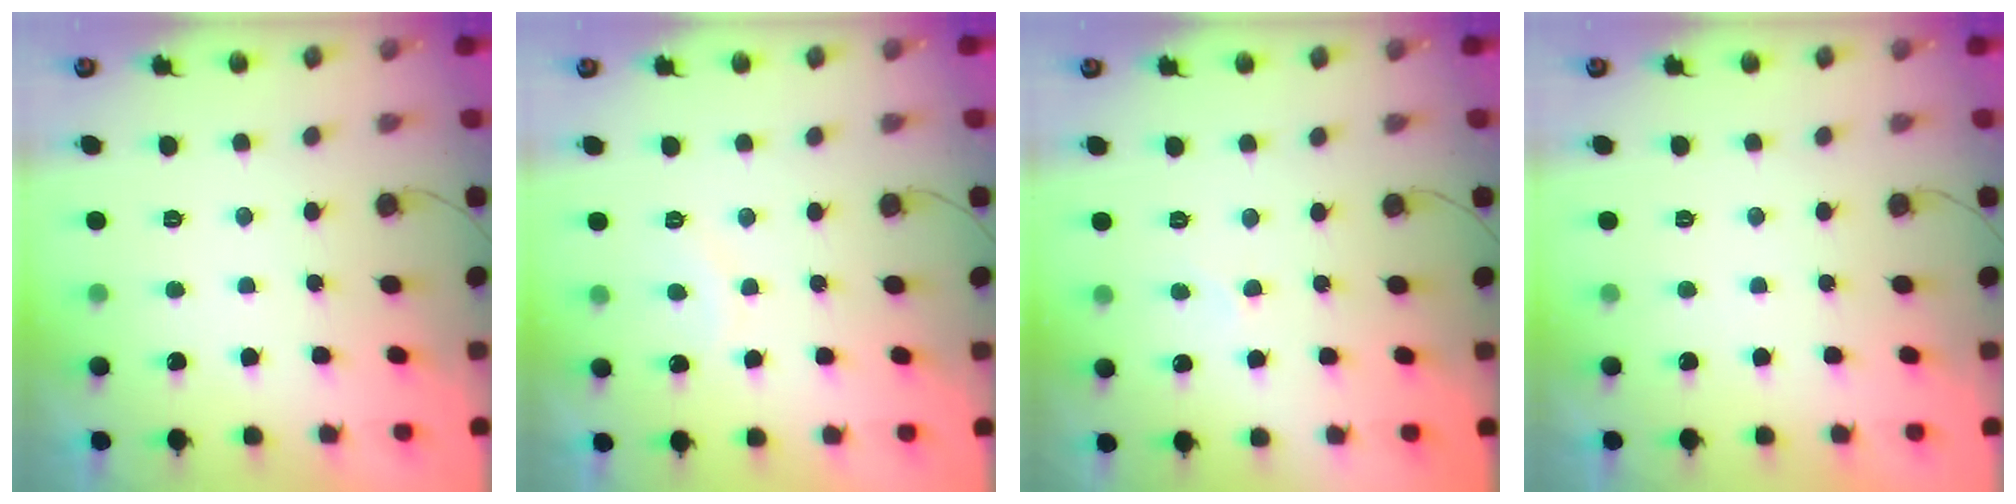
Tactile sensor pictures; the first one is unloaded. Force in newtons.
{"total": 5.2, "press": 5.2, "slide": 0.4}
{"total": 2.9, "press": 2.9, "slide": 0.3}
{"total": 2.0, "press": 2.0, "slide": 0.1}